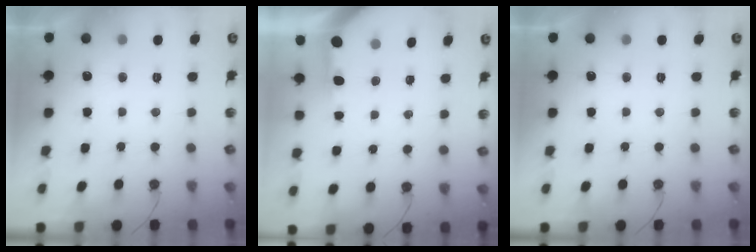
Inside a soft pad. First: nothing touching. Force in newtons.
{"total": 3.2, "press": 3.2, "slide": 0.3}
{"total": 0.0}